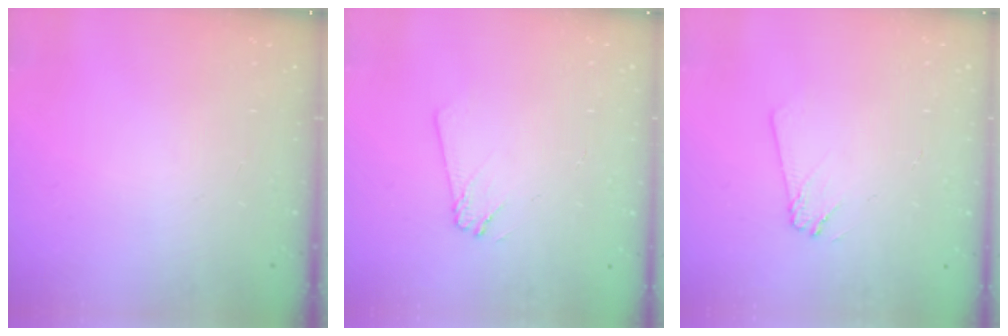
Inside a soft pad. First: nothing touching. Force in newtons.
{"total": 3.0, "press": 3.0, "slide": 0.4}
{"total": 3.0, "press": 3.0, "slide": 0.4}